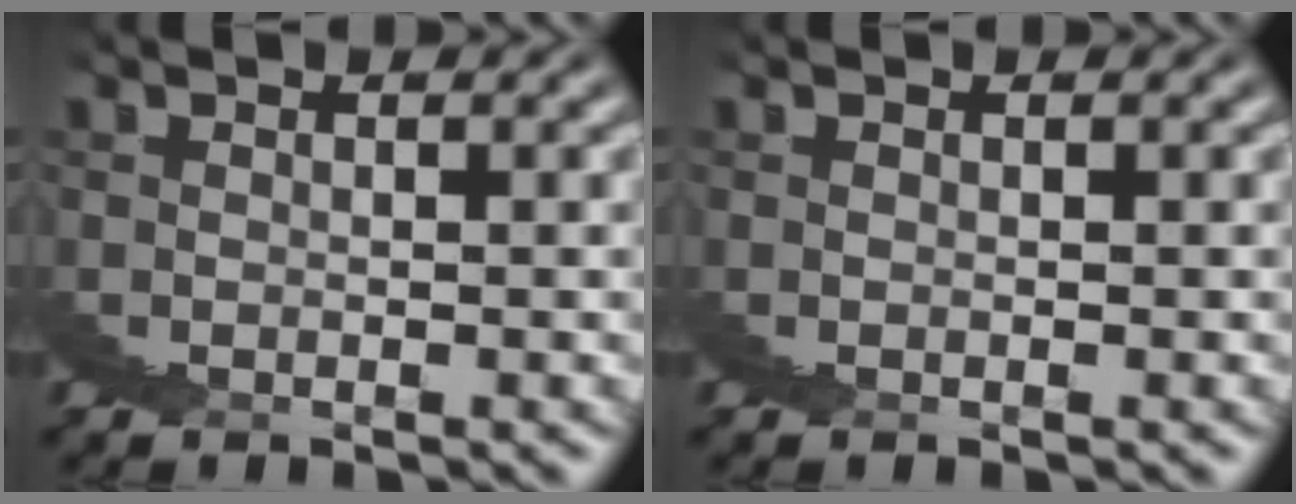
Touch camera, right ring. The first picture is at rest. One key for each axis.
{"total": 0.0}